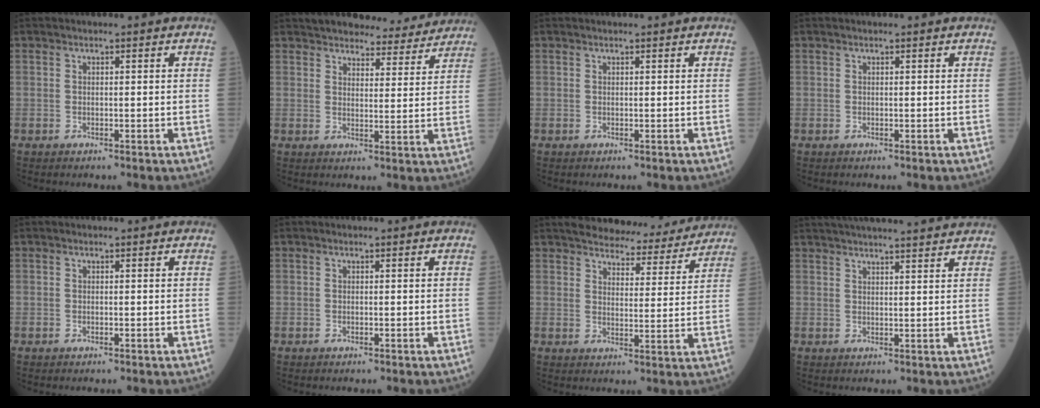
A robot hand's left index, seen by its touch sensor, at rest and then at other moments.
{"total": 12.4, "force": [11.6, 3.0, 3.2], "torque": [-0.019, 0.001, 0.138]}
{"total": 0.5, "force": [0.5, 0.1, 0.1], "torque": [-0.006, 0.008, 0.009]}
{"total": 0.0}
{"total": 0.0}
{"total": 0.0}
{"total": 14.6, "force": [13.7, 3.3, 3.9], "torque": [-0.031, -0.008, 0.161]}
{"total": 15.8, "force": [14.6, 0.5, 6.1], "torque": [-0.100, 0.022, 0.198]}